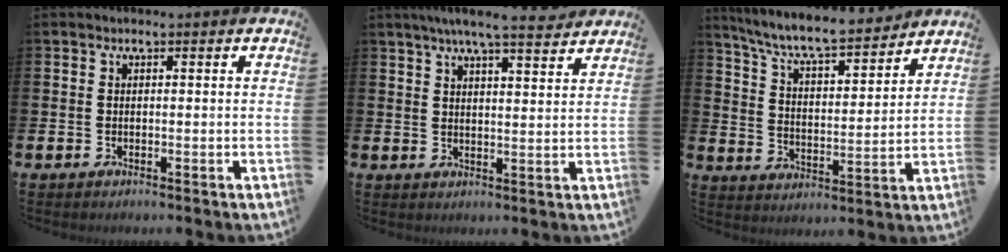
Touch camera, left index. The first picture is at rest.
{"total": 6.3, "force": [5.7, 0.2, 2.6], "torque": [-0.056, -0.022, 0.099]}
{"total": 8.0, "force": [7.4, 1.1, 2.8], "torque": [-0.090, -0.053, 0.128]}